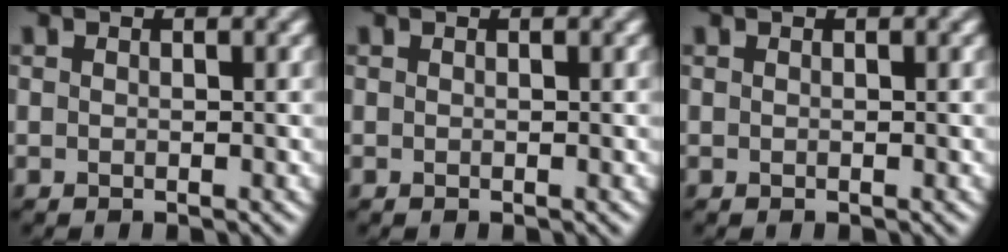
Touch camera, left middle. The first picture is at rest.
{"total": 0.0}
{"total": 0.0}